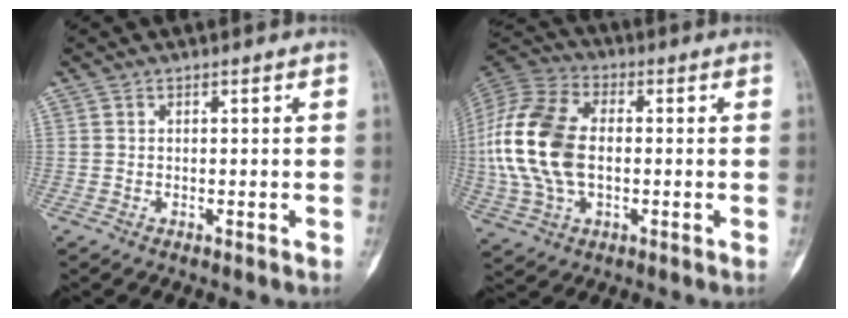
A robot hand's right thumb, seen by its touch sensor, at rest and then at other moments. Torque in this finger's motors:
{"motor_torque": [1.77, 1.35, 1.22, -1.39, 0.35]}